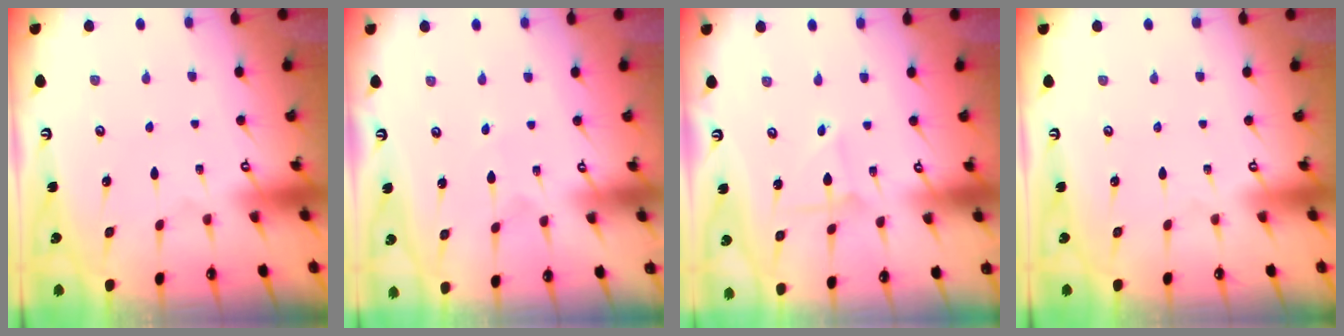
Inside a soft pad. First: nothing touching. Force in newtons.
{"total": 2.8, "press": 2.8, "slide": 0.2}
{"total": 2.0, "press": 2.0, "slide": 0.2}
{"total": 0.0}